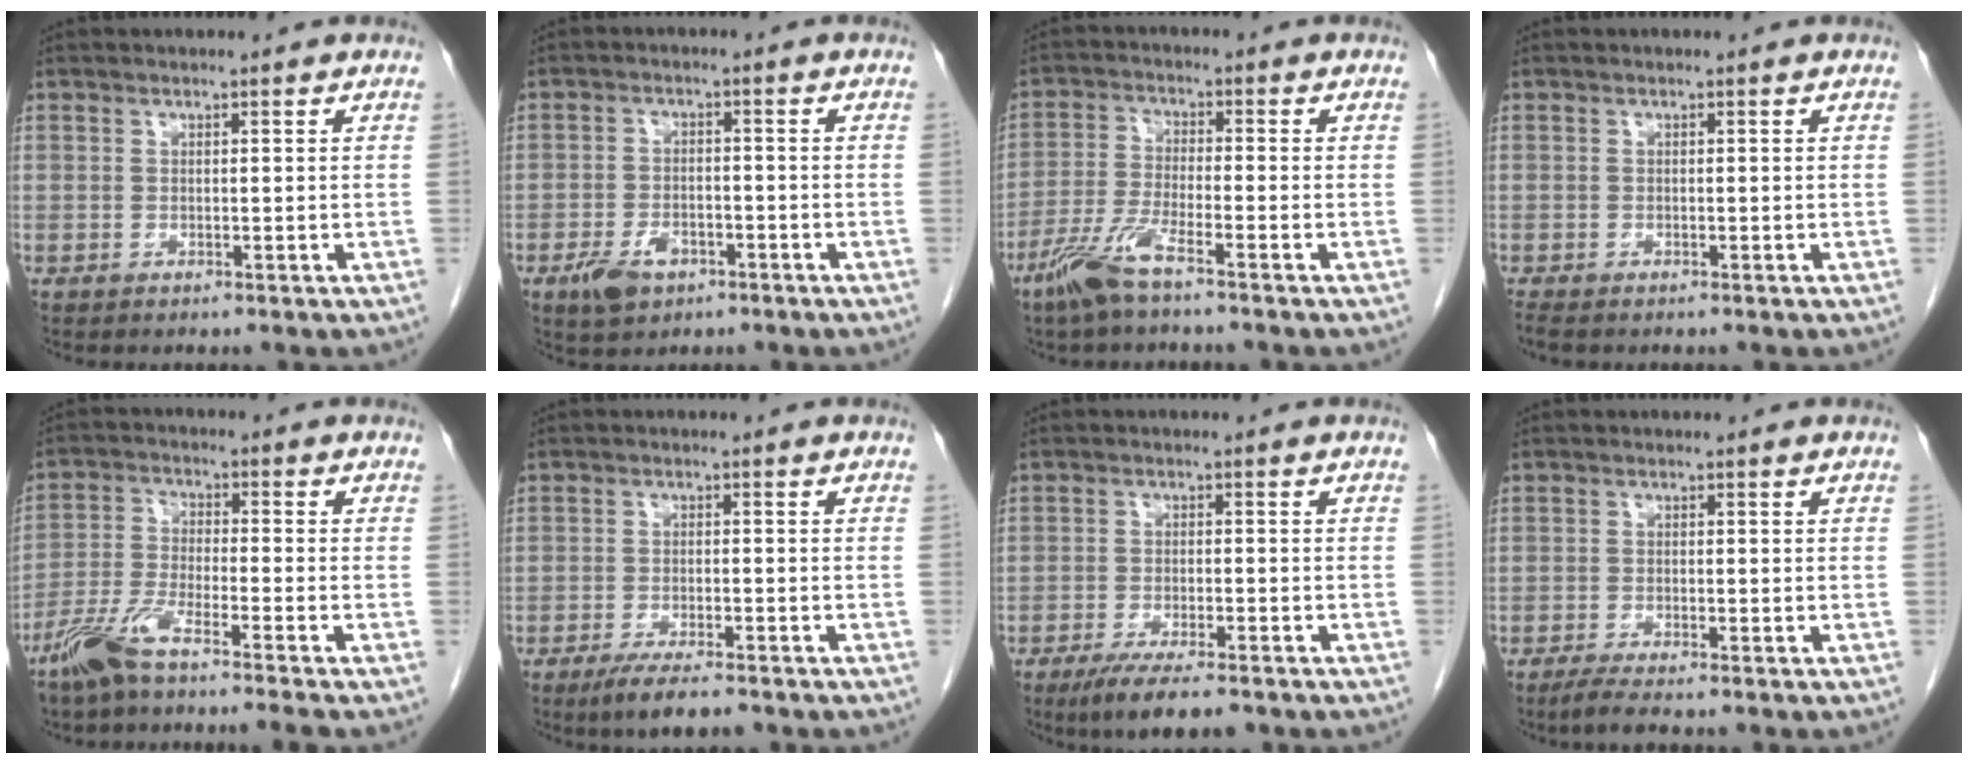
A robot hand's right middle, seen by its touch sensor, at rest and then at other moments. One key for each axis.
{"total": 5.2, "fx": -2.9, "fy": 2.9, "fz": 3.1, "tx": -0.061, "ty": 0.000, "tz": -0.045}
{"total": 6.6, "fx": -4.7, "fy": 0.4, "fz": 4.7, "tx": -0.108, "ty": -0.011, "tz": -0.098}
{"total": 1.9, "fx": -1.6, "fy": 0.6, "fz": 0.9, "tx": -0.020, "ty": -0.007, "tz": -0.023}
{"total": 7.7, "fx": -6.2, "fy": -0.7, "fz": 4.6, "tx": -0.096, "ty": -0.025, "tz": -0.122}
{"total": 5.5, "fx": -4.1, "fy": 0.9, "fz": 3.5, "tx": -0.058, "ty": -0.011, "tz": -0.066}
{"total": 7.6, "fx": -5.7, "fy": 1.3, "fz": 4.9, "tx": -0.075, "ty": -0.015, "tz": -0.087}
{"total": 2.8, "fx": -2.3, "fy": -0.2, "fz": 1.6, "tx": -0.037, "ty": -0.008, "tz": -0.046}